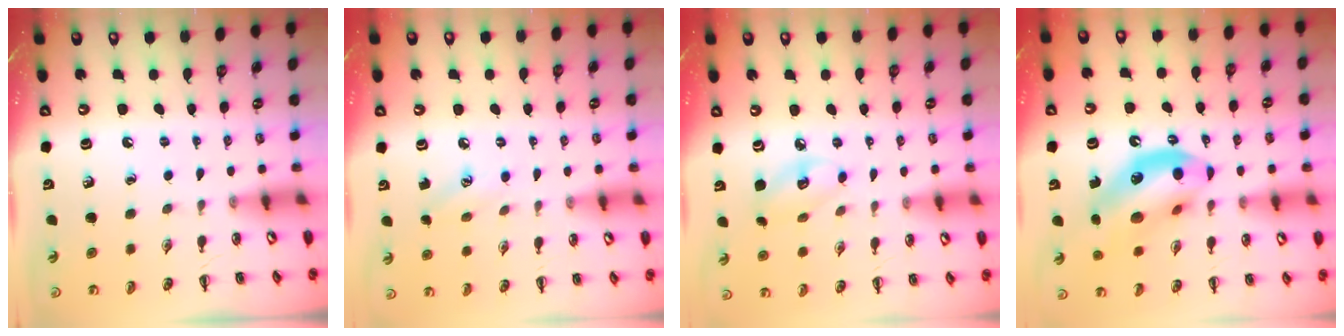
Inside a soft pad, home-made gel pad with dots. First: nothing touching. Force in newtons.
{"total": 6.3, "press": 6.1, "slide": 1.7}
{"total": 5.9, "press": 5.8, "slide": 0.9}
{"total": 14.9, "press": 14.4, "slide": 3.9}